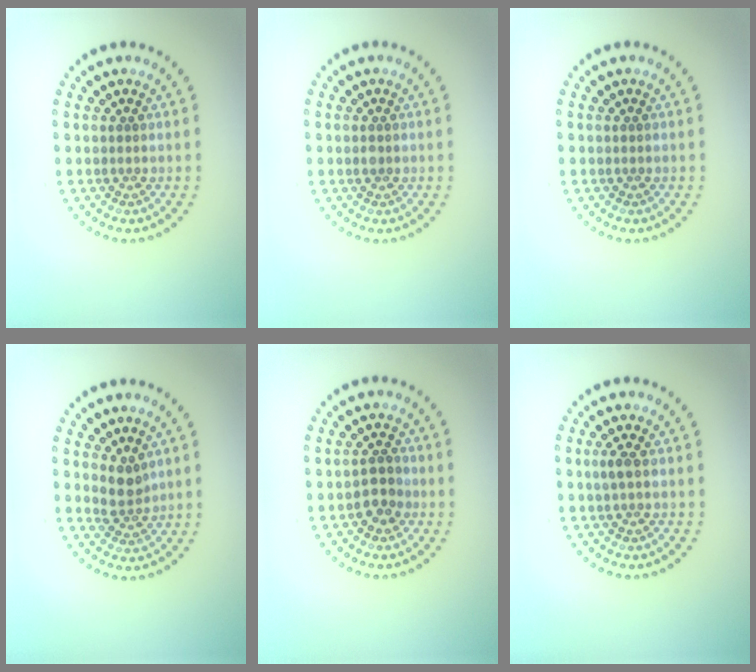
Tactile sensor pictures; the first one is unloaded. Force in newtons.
{"total": 0.6, "press": 0.6, "slide": 0.1}
{"total": 0.0}
{"total": 2.2, "press": 1.9, "slide": 1.2}
{"total": 2.1, "press": 1.9, "slide": 0.7}
{"total": 1.0, "press": 1.0, "slide": 0.3}